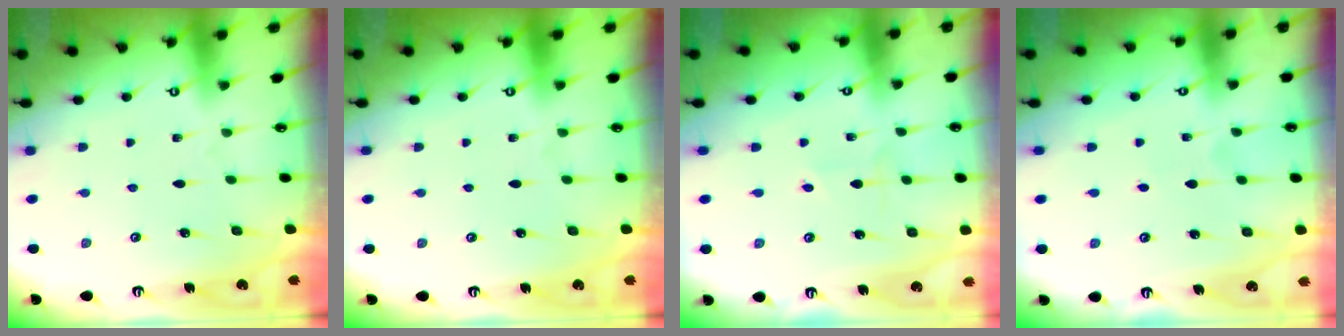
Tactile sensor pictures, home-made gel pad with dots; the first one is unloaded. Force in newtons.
{"total": 0.0}
{"total": 2.8, "press": 2.8, "slide": 0.3}
{"total": 2.5, "press": 2.5, "slide": 0.3}